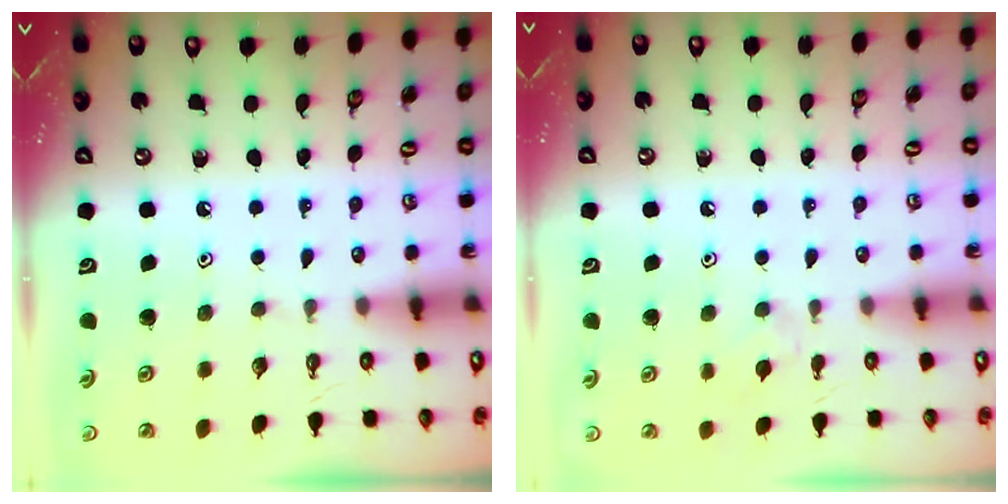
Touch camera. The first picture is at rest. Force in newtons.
{"total": 3.7, "press": 3.6, "slide": 0.6}